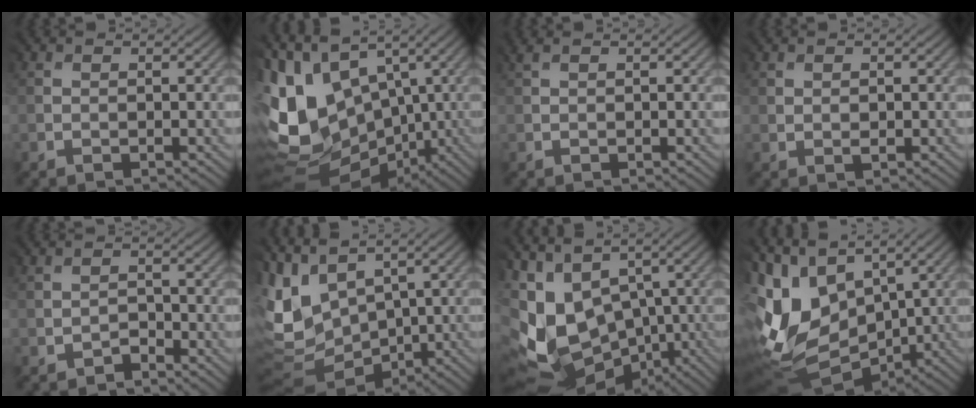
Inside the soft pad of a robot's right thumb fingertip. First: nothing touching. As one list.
[{"total": 15.0, "force": [0.0, 10.8, 10.4], "torque": [-0.240, -0.015, 0.018]}, {"total": 1.7, "force": [0.8, 0.5, 1.3], "torque": [-0.034, 0.006, 0.014]}, {"total": 0.7, "force": [0.4, 0.5, 0.3], "torque": [-0.010, -0.001, 0.012]}, {"total": 1.9, "force": [-1.4, -0.2, -1.2], "torque": [0.019, -0.001, -0.026]}, {"total": 8.2, "force": [1.8, 6.3, 4.9], "torque": [-0.173, -0.005, 0.058]}, {"total": 11.1, "force": [-1.0, 7.9, 7.7], "torque": [-0.196, -0.021, -0.002]}, {"total": 12.5, "force": [1.7, 8.6, 9.0], "torque": [-0.247, -0.014, 0.044]}]